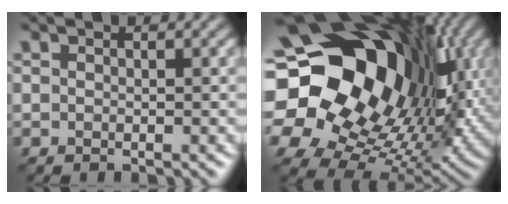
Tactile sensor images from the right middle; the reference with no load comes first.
{"total": 20.9, "force": [5.4, 15.5, 13.0], "torque": [-0.269, 0.007, 0.105]}